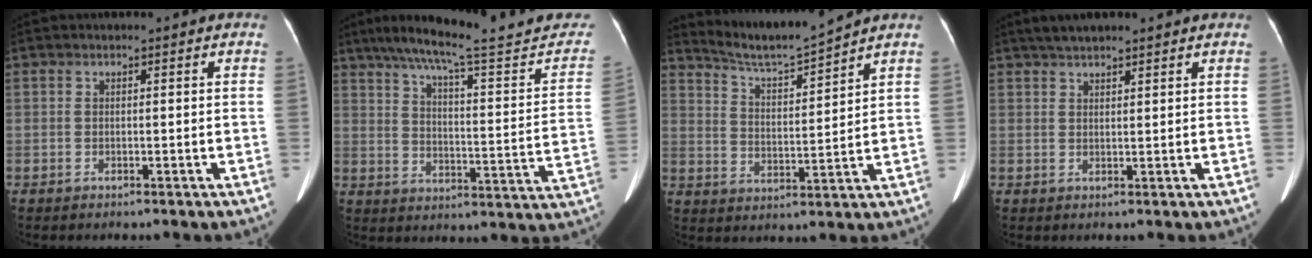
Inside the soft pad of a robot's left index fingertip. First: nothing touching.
{"total": 25.8, "force": [22.4, 1.8, 12.7], "torque": [-0.184, -0.038, 0.290]}
{"total": 8.1, "force": [7.8, -1.5, 1.4], "torque": [-0.040, -0.007, 0.152]}
{"total": 4.4, "force": [3.6, 0.8, 2.3], "torque": [-0.042, 0.023, 0.064]}